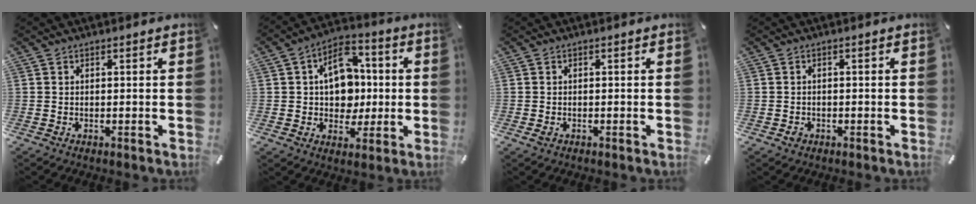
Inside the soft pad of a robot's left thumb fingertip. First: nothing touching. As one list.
[{"total": 12.1, "force": [1.0, 10.0, 6.8], "torque": [-0.094, 0.012, 0.025]}, {"total": 1.0, "force": [-0.4, 0.6, 0.7], "torque": [-0.012, -0.001, -0.008]}, {"total": 1.7, "force": [-0.7, 1.3, 0.8], "torque": [-0.016, 0.004, -0.014]}]